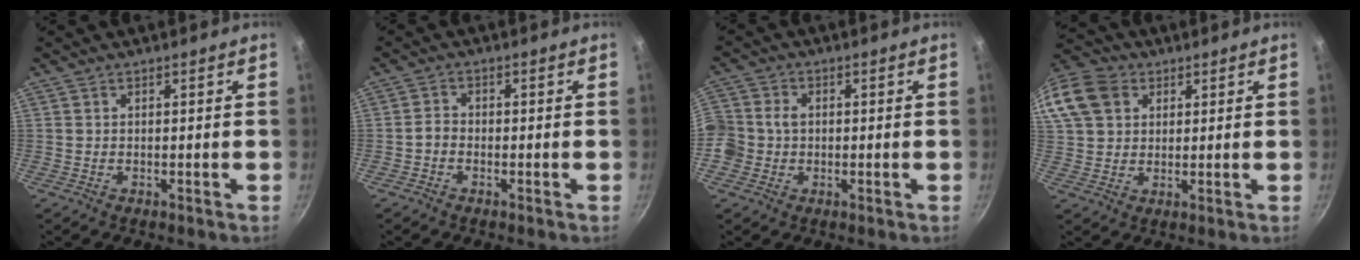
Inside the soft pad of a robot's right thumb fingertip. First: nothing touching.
{"total": 1.9, "force": [-1.1, 1.3, 0.8], "torque": [-0.015, 0.016, -0.026]}
{"total": 10.0, "force": [-0.7, 8.9, 4.4], "torque": [-0.100, 0.030, -0.026]}
{"total": 18.9, "force": [7.0, 14.8, 9.4], "torque": [-0.223, 0.041, 0.127]}